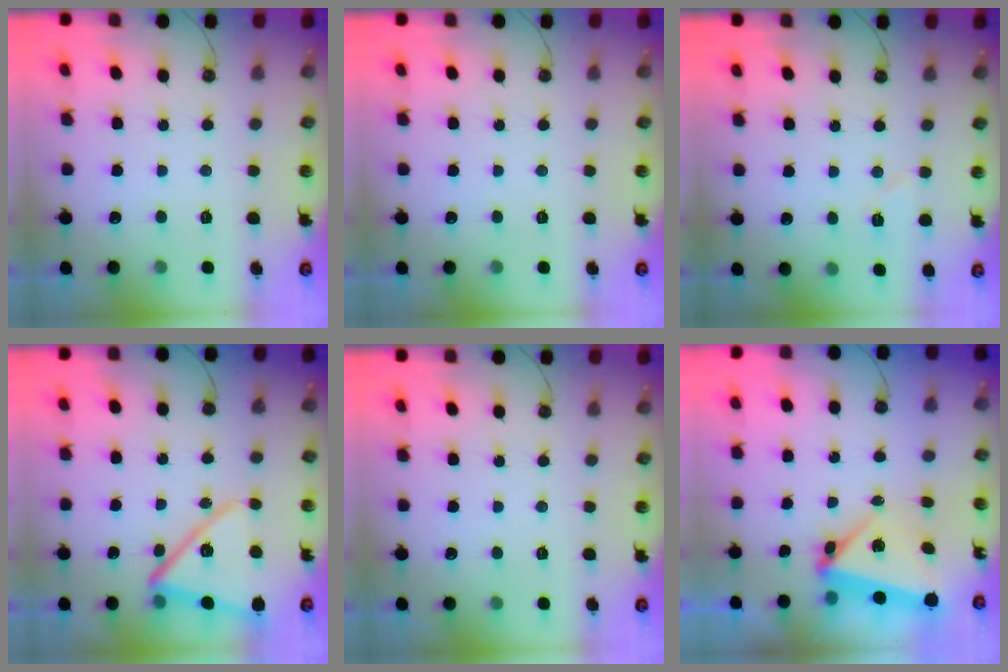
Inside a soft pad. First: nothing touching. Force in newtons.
{"total": 0.0}
{"total": 5.3, "press": 5.2, "slide": 0.9}
{"total": 14.5, "press": 14.5, "slide": 1.2}
{"total": 0.0}
{"total": 5.6, "press": 5.2, "slide": 1.9}